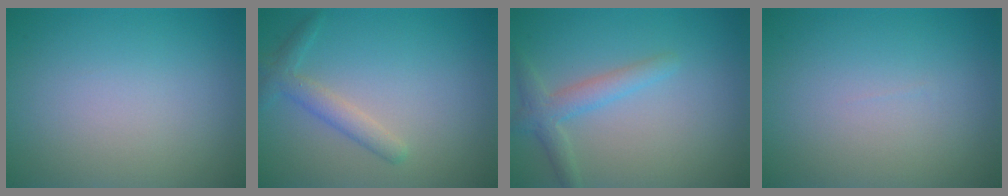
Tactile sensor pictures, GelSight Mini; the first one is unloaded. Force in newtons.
{"total": 2.2, "press": 2.2, "slide": 0.1}
{"total": 2.5, "press": 2.5, "slide": 0.1}
{"total": 0.0}